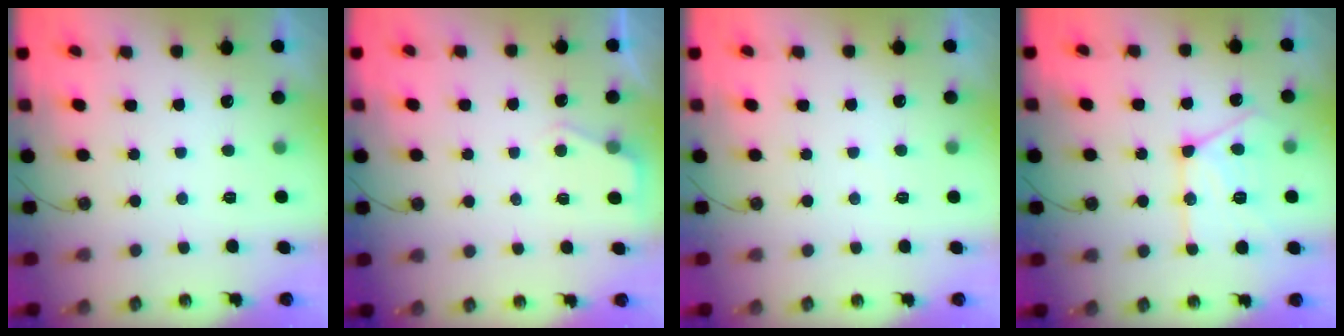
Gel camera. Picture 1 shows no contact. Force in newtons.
{"total": 2.7, "press": 2.7, "slide": 0.4}
{"total": 3.7, "press": 3.7, "slide": 0.6}
{"total": 16.1, "press": 16.1, "slide": 1.4}